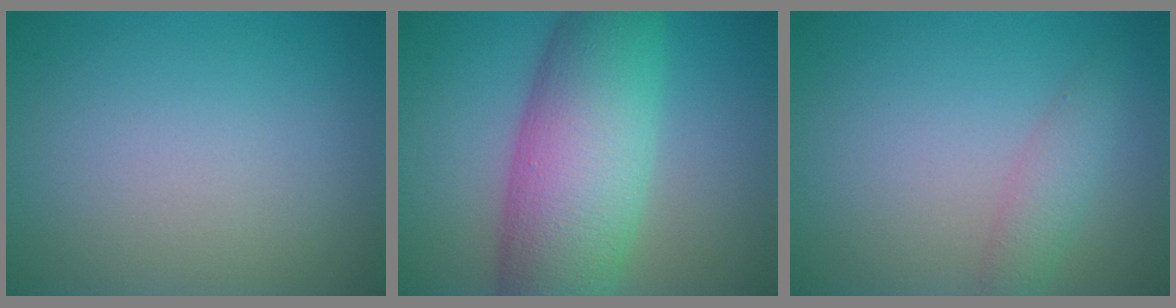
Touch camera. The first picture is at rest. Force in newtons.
{"total": 11.2, "press": 11.2, "slide": 0.3}
{"total": 2.2, "press": 2.2, "slide": 0.1}